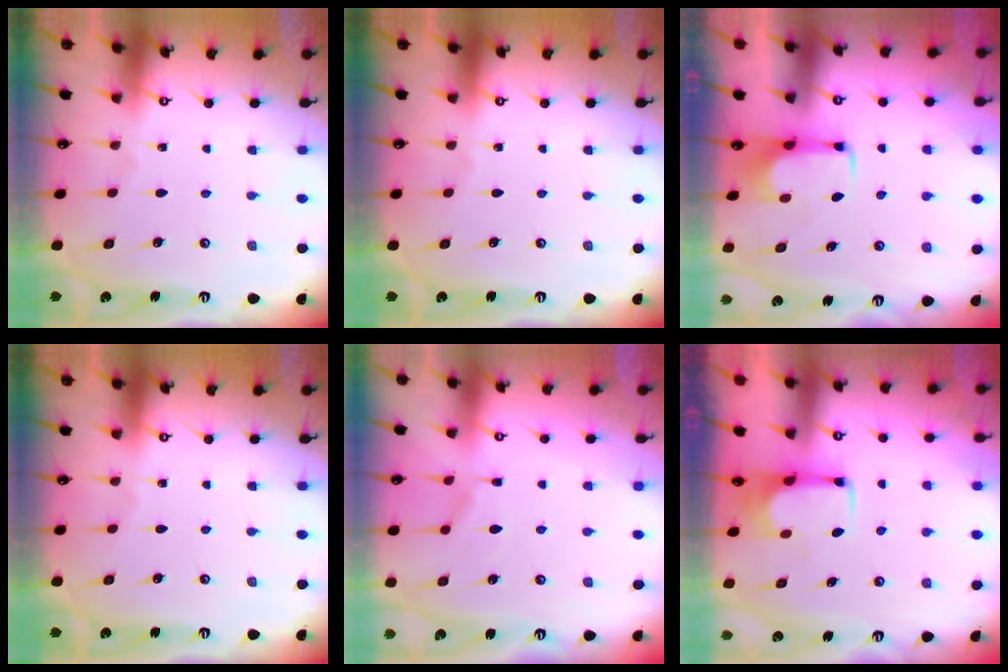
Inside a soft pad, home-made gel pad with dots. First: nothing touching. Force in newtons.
{"total": 0.0}
{"total": 2.2, "press": 2.1, "slide": 0.4}
{"total": 0.0}
{"total": 1.8, "press": 1.0, "slide": 1.5}
{"total": 3.7, "press": 3.7, "slide": 0.0}